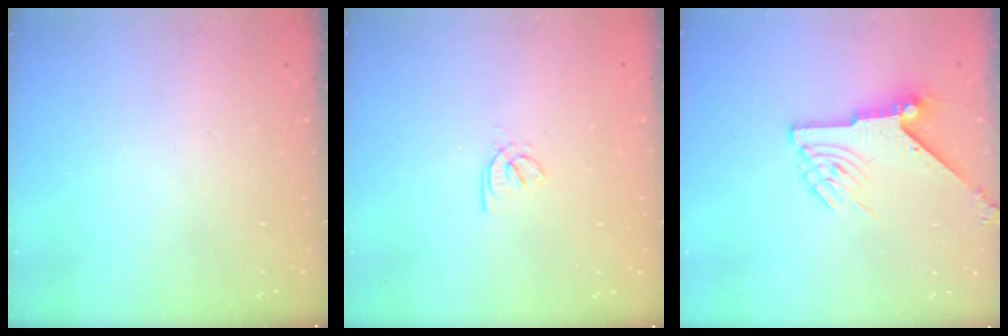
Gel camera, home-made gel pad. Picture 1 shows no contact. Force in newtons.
{"total": 1.8, "press": 1.8, "slide": 0.3}
{"total": 9.6, "press": 9.6, "slide": 0.4}